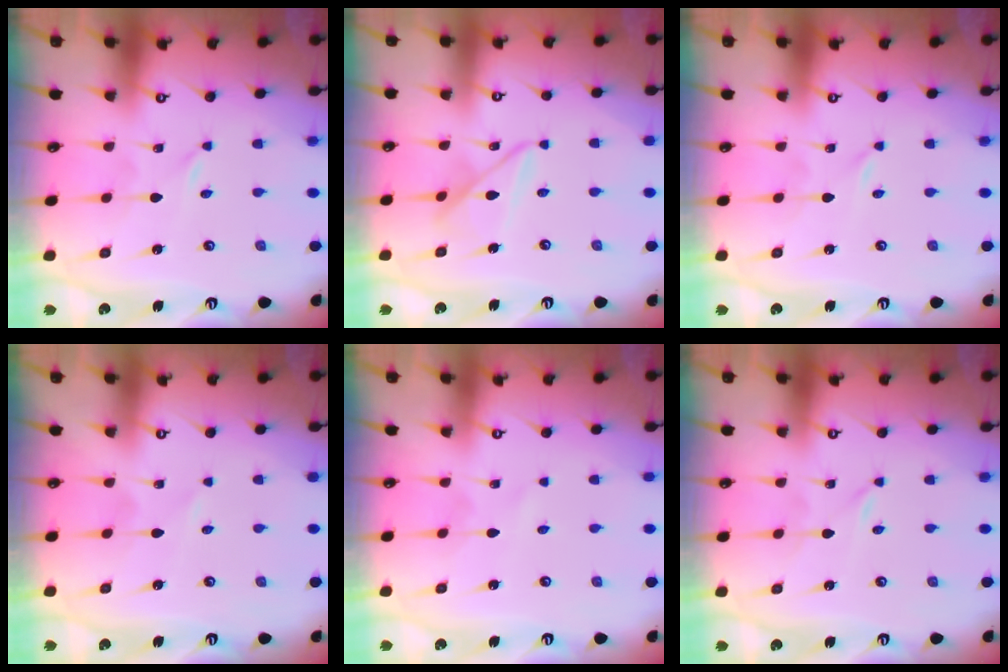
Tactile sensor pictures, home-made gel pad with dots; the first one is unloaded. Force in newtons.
{"total": 10.5, "press": 10.4, "slide": 0.7}
{"total": 0.0}
{"total": 2.1, "press": 2.1, "slide": 0.2}
{"total": 3.6, "press": 3.5, "slide": 0.4}
{"total": 0.0}